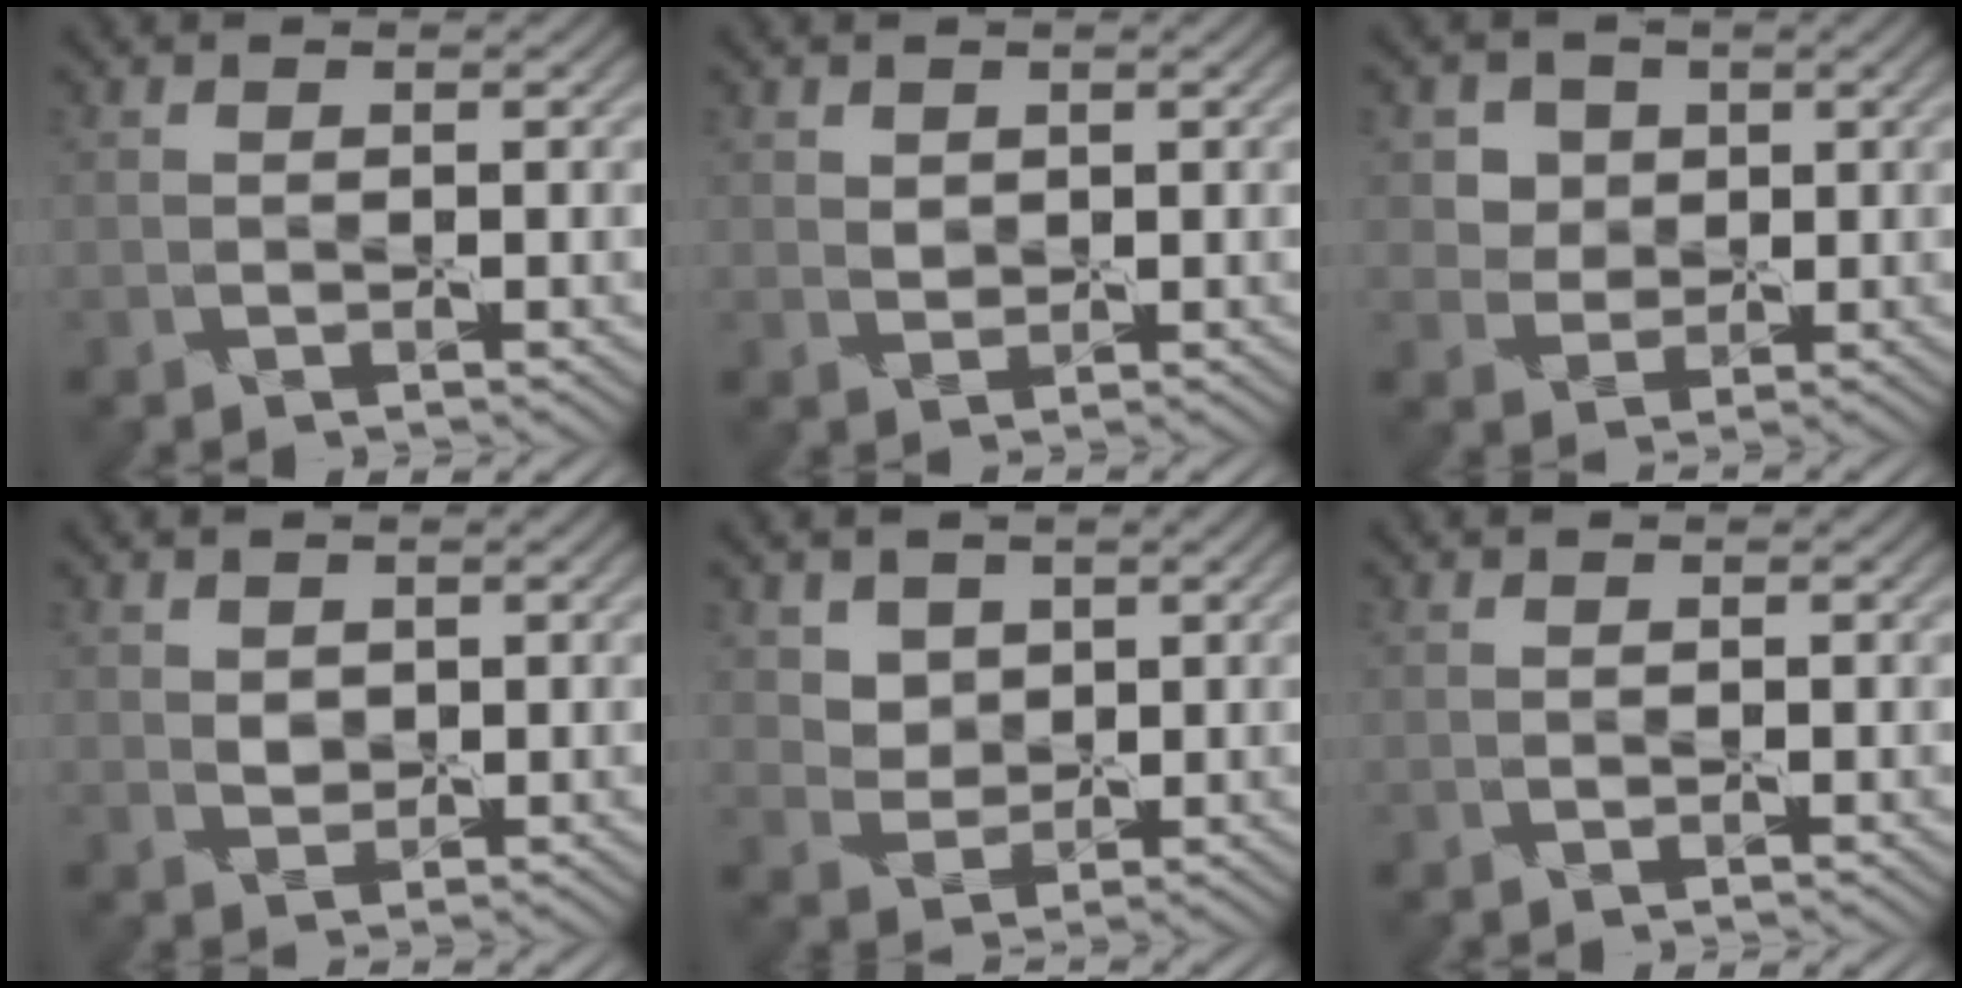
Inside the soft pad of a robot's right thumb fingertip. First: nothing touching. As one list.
[{"total": 1.3, "force": [1.2, 0.6, 0.1], "torque": [0.006, 0.007, 0.022]}, {"total": 4.3, "force": [2.6, 3.4, 0.4], "torque": [-0.019, 0.009, 0.043]}, {"total": 1.3, "force": [1.1, 0.7, 0.2], "torque": [0.005, 0.007, 0.020]}, {"total": 3.1, "force": [2.6, 1.7, -0.3], "torque": [-0.005, -0.006, 0.053]}, {"total": 0.0}]